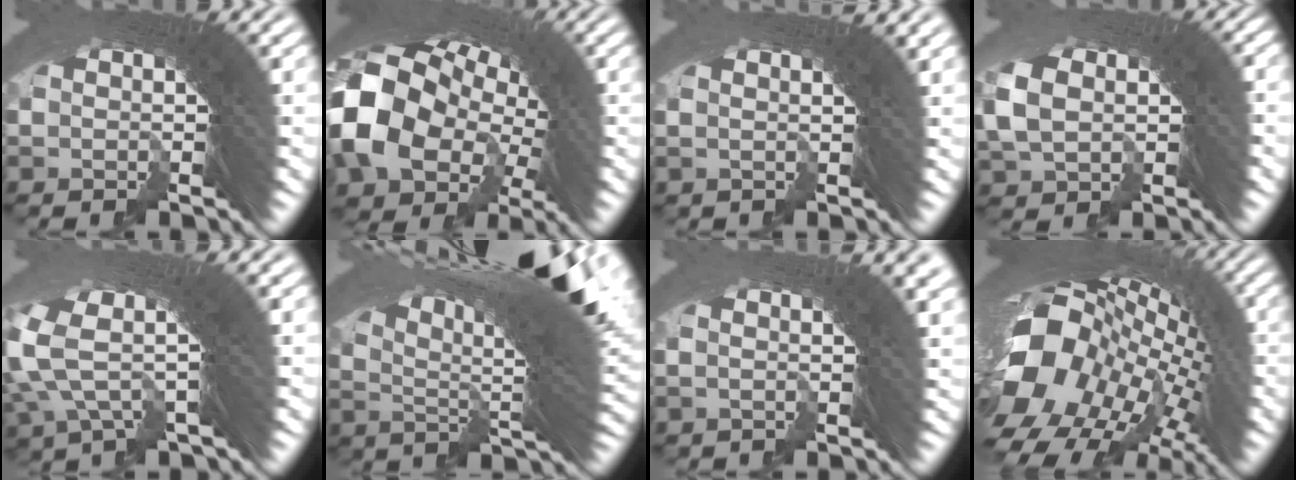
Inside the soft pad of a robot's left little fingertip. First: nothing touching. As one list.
[{"total": 14.0, "force": [0.5, 10.7, 9.0], "torque": [-0.189, -0.023, 0.010]}, {"total": 2.3, "force": [1.8, -0.8, 1.2], "torque": [-0.015, 0.010, 0.031]}, {"total": 3.0, "force": [0.2, 2.5, 1.7], "torque": [-0.028, 0.005, 0.009]}, {"total": 7.7, "force": [2.9, 4.0, 5.9], "torque": [-0.128, 0.018, 0.037]}, {"total": 17.2, "force": [8.9, 5.4, 13.6], "torque": [-0.186, 0.035, 0.127]}, {"total": 3.5, "force": [1.7, 0.4, 3.1], "torque": [-0.025, 0.021, 0.018]}, {"total": 18.1, "force": [-0.8, 12.3, 13.3], "torque": [-0.226, -0.014, -0.005]}]